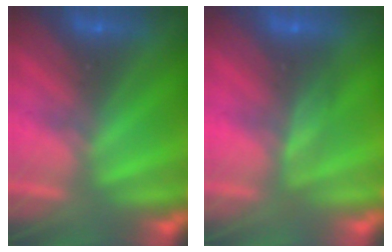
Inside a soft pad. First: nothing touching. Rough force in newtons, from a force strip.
{"total": 1.7}